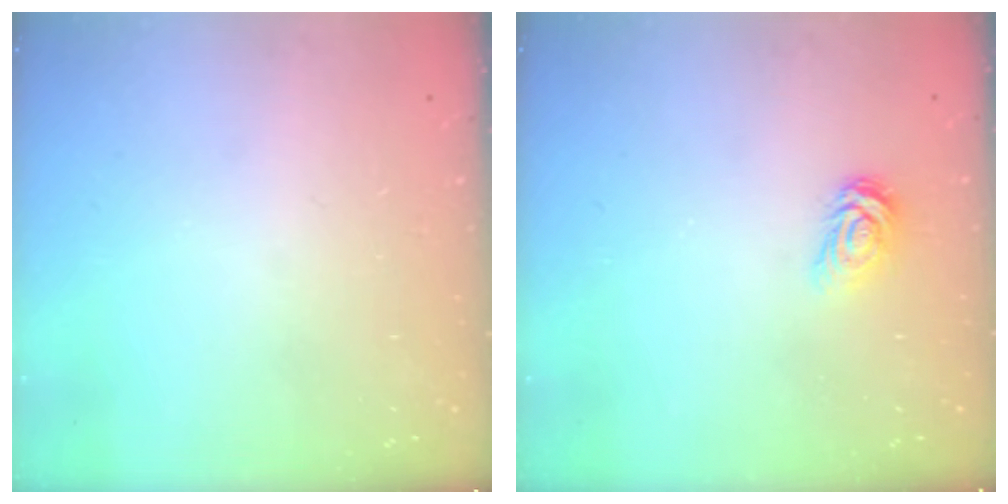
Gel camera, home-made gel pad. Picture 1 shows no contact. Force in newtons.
{"total": 3.7, "press": 3.6, "slide": 0.4}